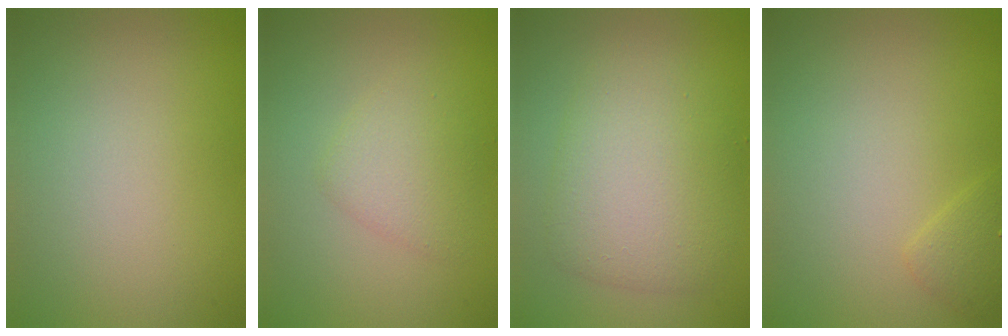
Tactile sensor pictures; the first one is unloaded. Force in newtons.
{"total": 2.4, "press": 2.4, "slide": 0.1}
{"total": 5.4, "press": 5.4, "slide": 0.0}
{"total": 1.1, "press": 1.1, "slide": 0.1}